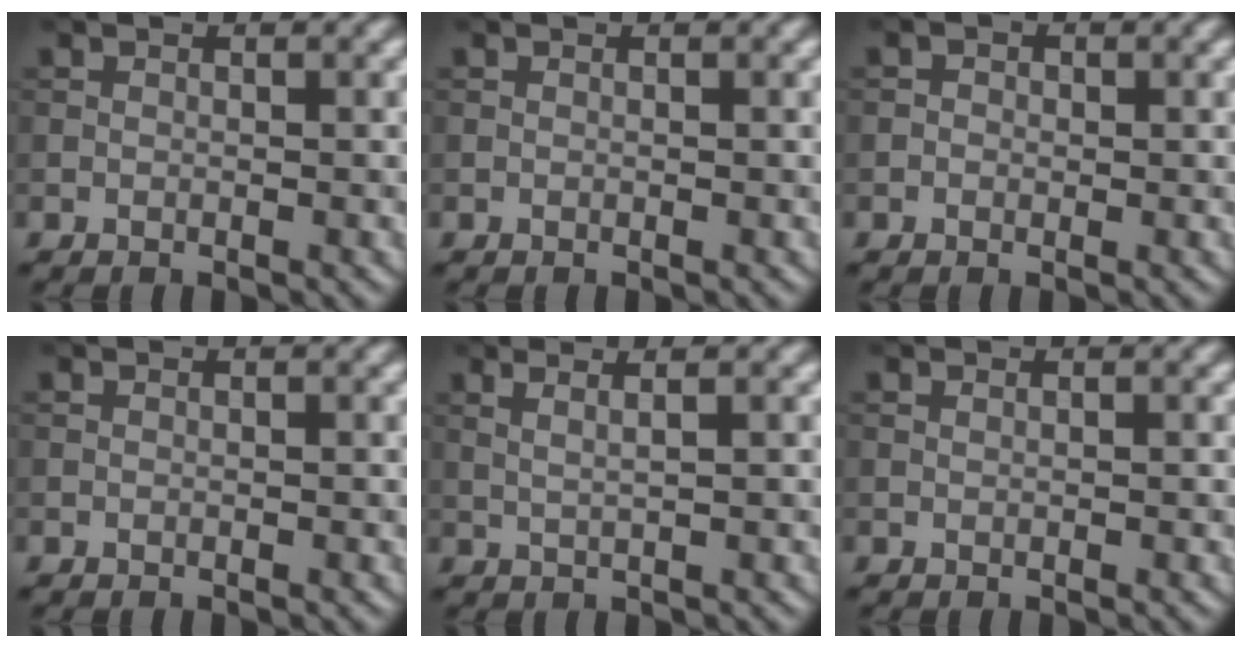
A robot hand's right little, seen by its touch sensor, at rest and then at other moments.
{"total": 0.0}
{"total": 0.8, "force": [0.0, 0.7, 0.4], "torque": [-0.006, -0.003, -0.005]}
{"total": 0.0}
{"total": 2.9, "force": [1.6, 1.0, 2.2], "torque": [-0.024, 0.006, 0.002]}
{"total": 0.0}